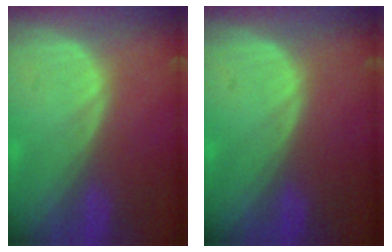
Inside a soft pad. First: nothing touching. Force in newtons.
{"total": 0.0}